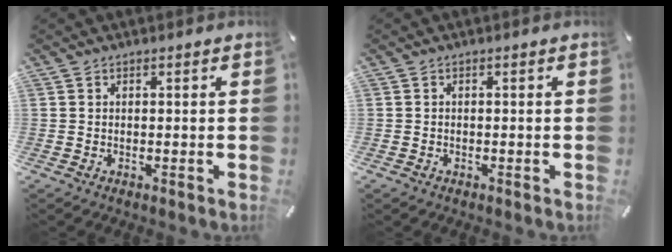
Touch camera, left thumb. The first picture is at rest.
{"total": 0.6, "force": [-0.4, 0.4, 0.2], "torque": [-0.003, 0.002, -0.009]}